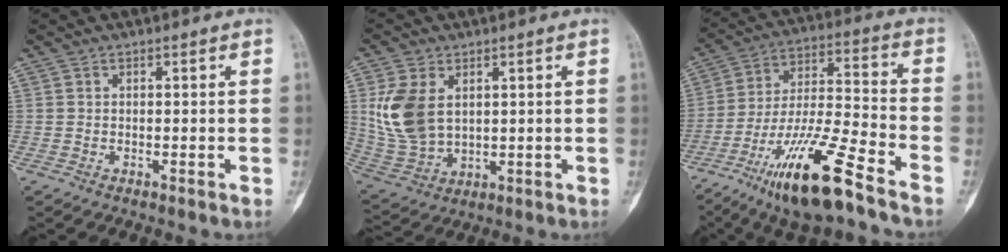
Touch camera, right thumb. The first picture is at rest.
{"total": 11.8, "force": [2.8, 7.8, 8.5], "torque": [-0.171, -0.011, 0.071]}
{"total": 18.4, "force": [-11.7, 3.0, 13.9], "torque": [-0.271, 0.057, -0.210]}